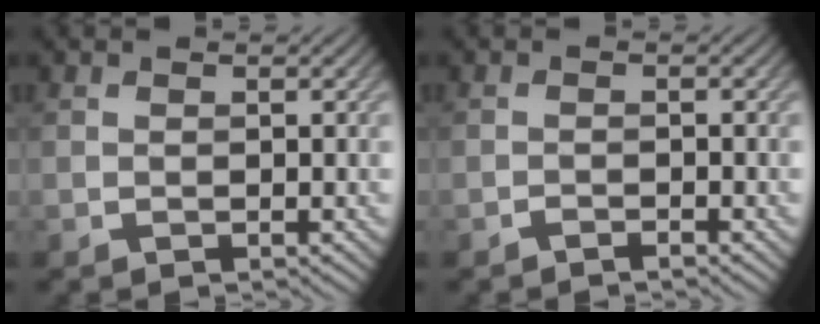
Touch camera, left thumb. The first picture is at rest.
{"total": 0.9, "force": [-0.8, 0.1, 0.4], "torque": [-0.005, 0.001, -0.016]}